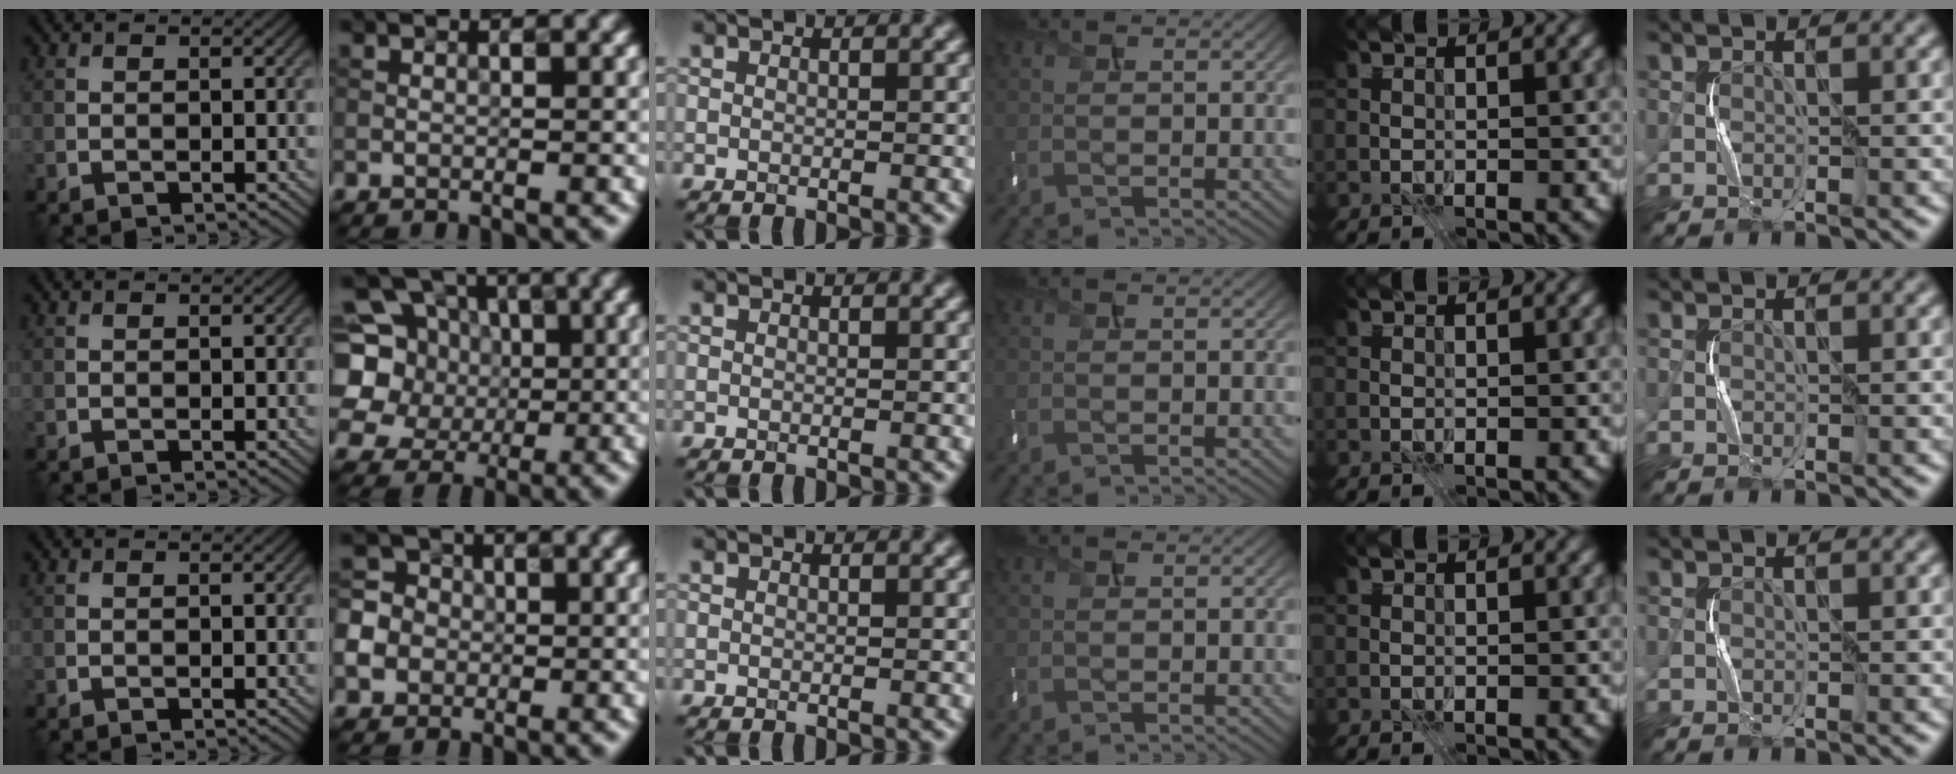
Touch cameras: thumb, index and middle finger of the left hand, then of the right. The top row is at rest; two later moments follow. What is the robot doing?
{"motion": "press", "object": "keyboard"}